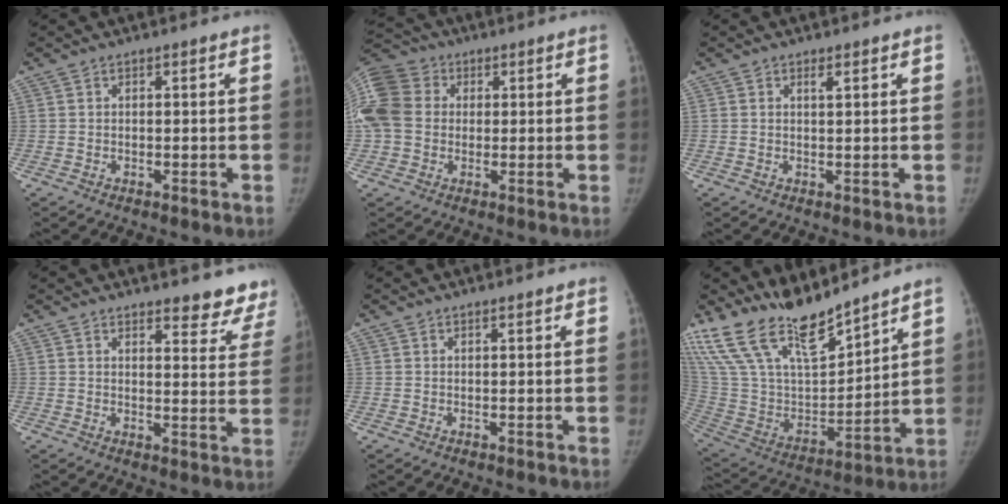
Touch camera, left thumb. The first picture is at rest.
{"total": 13.9, "force": [1.6, 11.7, 7.4], "torque": [-0.171, 0.032, 0.023]}
{"total": 1.1, "force": [0.6, 0.4, 0.8], "torque": [-0.010, -0.002, 0.010]}
{"total": 9.6, "force": [8.8, 2.8, 2.5], "torque": [0.016, -0.056, 0.081]}
{"total": 0.6, "force": [0.5, 0.1, 0.3], "torque": [-0.009, -0.002, 0.007]}
{"total": 23.3, "force": [19.5, 7.1, 10.7], "torque": [-0.186, -0.089, 0.373]}